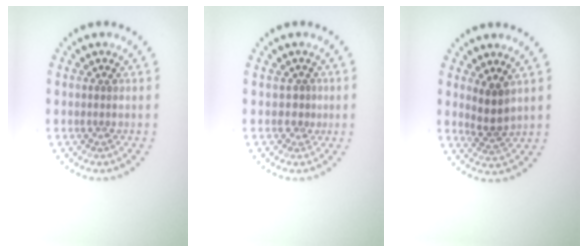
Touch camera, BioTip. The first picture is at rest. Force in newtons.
{"total": 0.8, "press": 0.6, "slide": 0.5}
{"total": 2.5, "press": 2.0, "slide": 1.5}